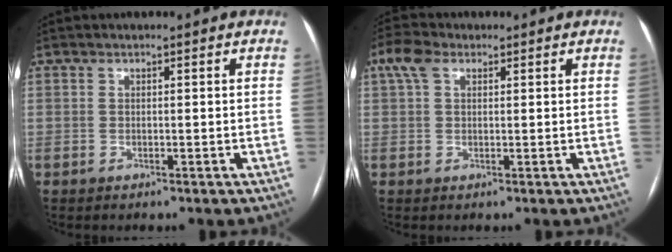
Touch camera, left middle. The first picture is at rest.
{"total": 3.8, "force": [1.9, 2.1, 2.6], "torque": [-0.063, 0.030, 0.040]}